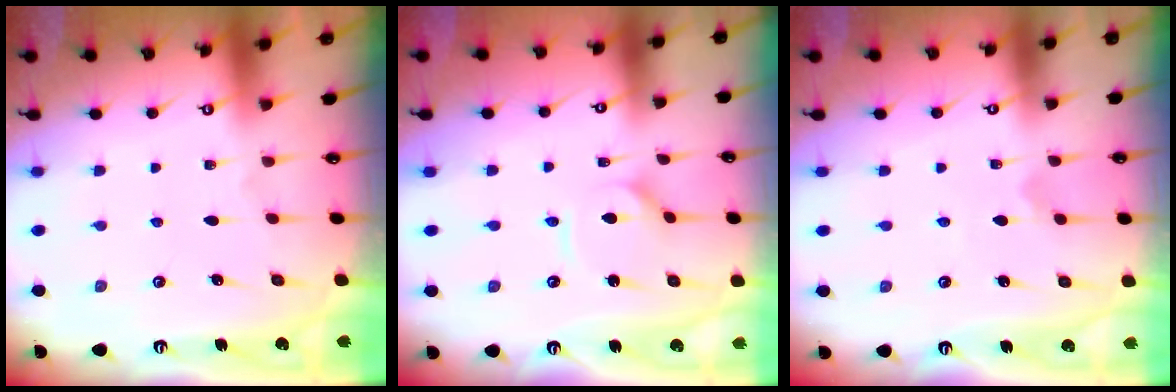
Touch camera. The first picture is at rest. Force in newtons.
{"total": 2.4, "press": 2.4, "slide": 0.3}
{"total": 2.2, "press": 2.2, "slide": 0.4}